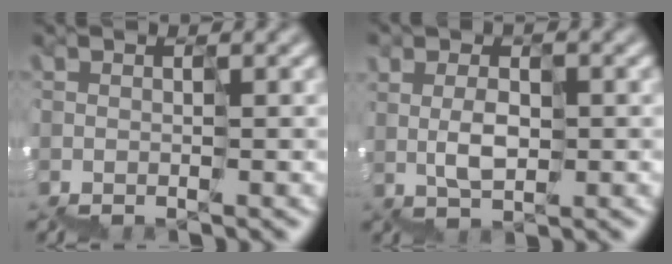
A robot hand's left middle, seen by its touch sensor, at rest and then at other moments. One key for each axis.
{"total": 1.5, "fx": 1.4, "fy": 0.4, "fz": 0.3, "tx": -0.004, "ty": 0.012, "tz": 0.033}